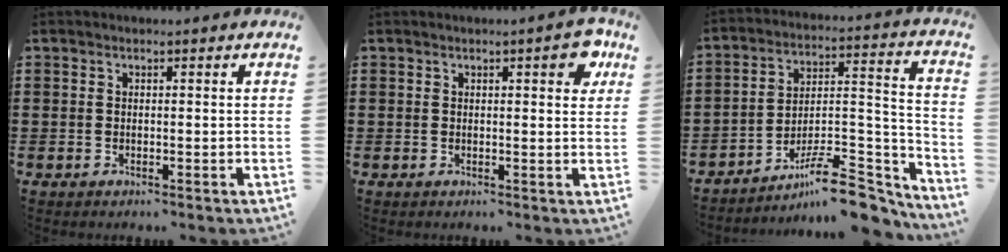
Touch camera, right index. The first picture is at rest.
{"total": 3.6, "force": [1.6, 0.9, 3.1], "torque": [-0.042, -0.002, 0.020]}
{"total": 11.6, "force": [-8.9, 3.2, 6.7], "torque": [-0.090, 0.038, -0.158]}